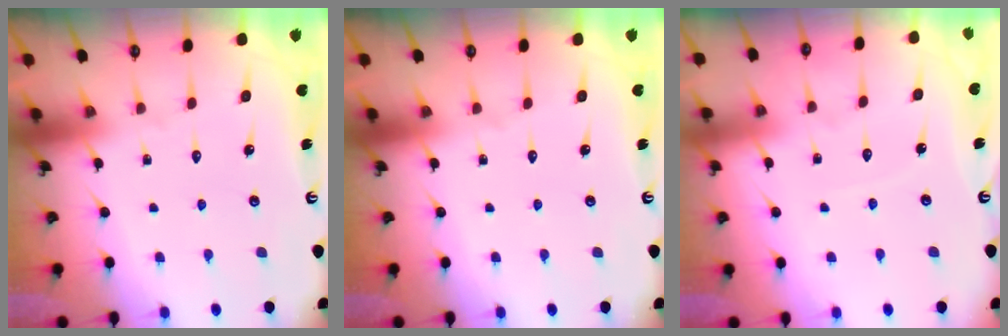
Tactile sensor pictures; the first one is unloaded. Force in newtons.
{"total": 0.0}
{"total": 2.6, "press": 2.6, "slide": 0.4}